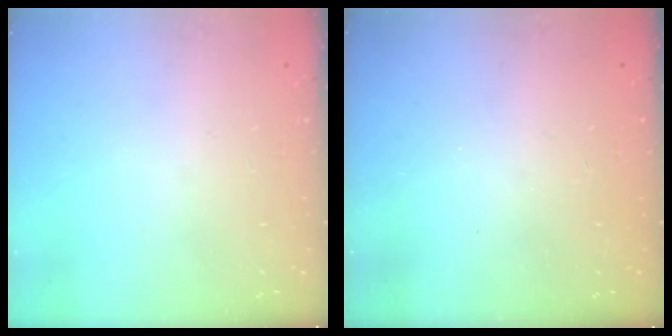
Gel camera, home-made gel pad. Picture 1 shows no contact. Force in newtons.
{"total": 0.0}